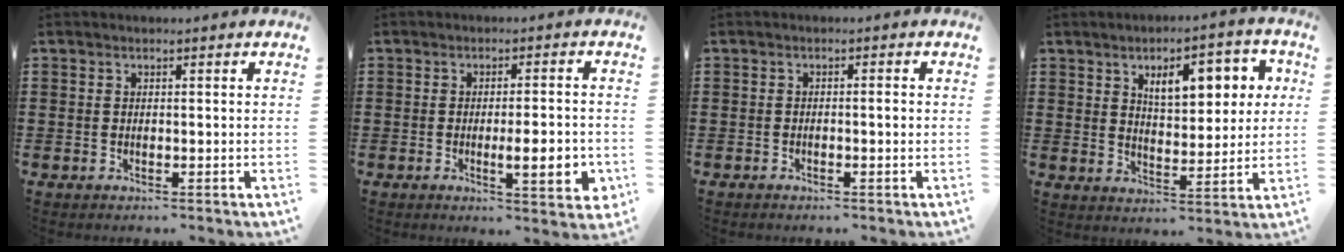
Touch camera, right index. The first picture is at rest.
{"total": 6.3, "force": [-1.5, 1.3, 6.0], "torque": [-0.081, -0.010, -0.025]}
{"total": 1.1, "force": [-0.3, 0.0, 1.1], "torque": [-0.020, -0.005, -0.003]}
{"total": 8.1, "force": [3.3, 3.8, 6.3], "torque": [-0.101, 0.001, 0.049]}